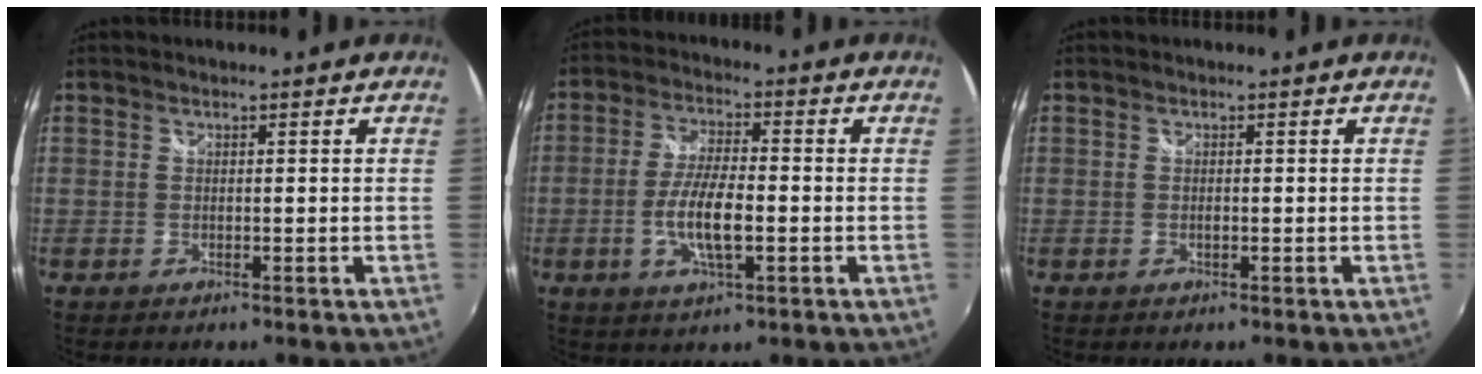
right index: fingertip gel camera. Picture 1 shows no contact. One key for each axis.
{"total": 8.5, "fx": -2.2, "fy": 2.4, "fz": 7.9, "tx": -0.157, "ty": -0.003, "tz": -0.043}
{"total": 0.5, "fx": -0.2, "fy": 0.2, "fz": 0.4, "tx": -0.008, "ty": -0.001, "tz": -0.004}